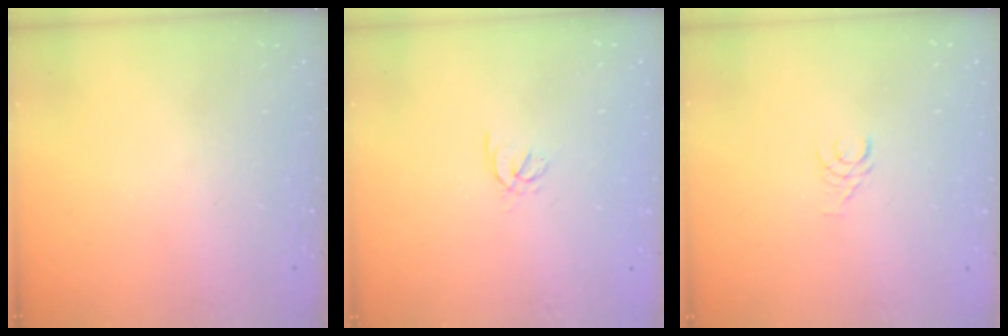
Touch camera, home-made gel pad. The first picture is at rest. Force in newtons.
{"total": 2.4, "press": 2.4, "slide": 0.5}
{"total": 3.6, "press": 3.6, "slide": 0.4}